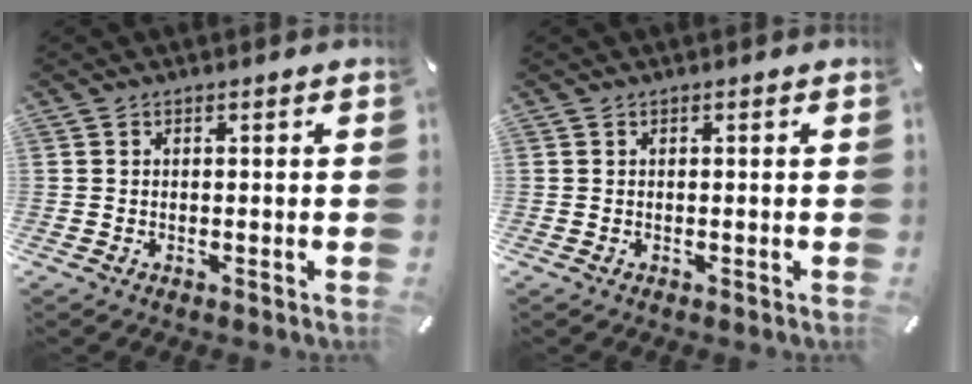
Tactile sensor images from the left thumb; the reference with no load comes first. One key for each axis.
{"total": 0.0}